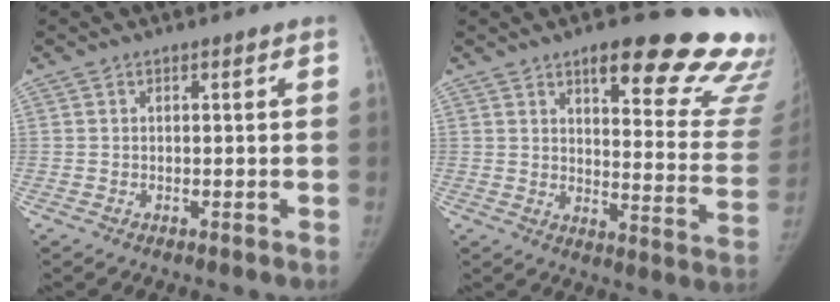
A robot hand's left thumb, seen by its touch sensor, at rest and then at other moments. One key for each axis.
{"total": 25.5, "fx": 18.0, "fy": 7.7, "fz": 16.4, "tx": -0.152, "ty": -0.097, "tz": 0.218}